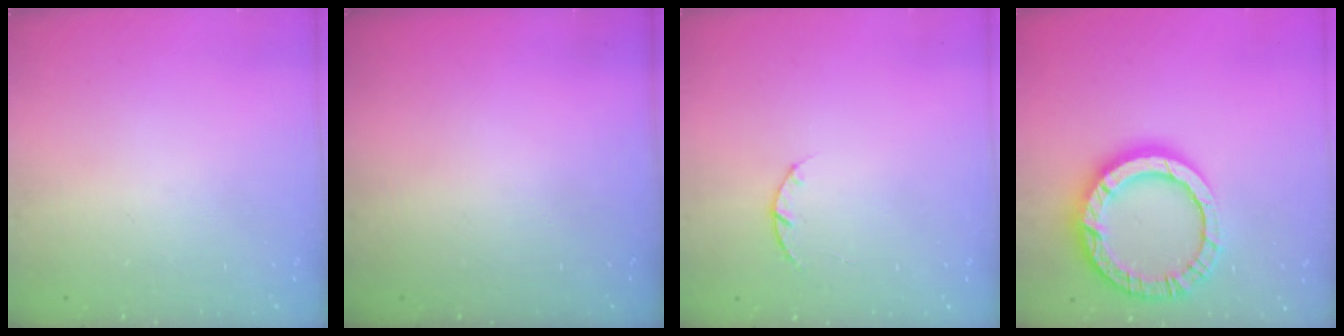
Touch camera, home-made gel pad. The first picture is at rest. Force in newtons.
{"total": 0.0}
{"total": 3.2, "press": 3.2, "slide": 0.5}
{"total": 16.2, "press": 16.1, "slide": 1.6}